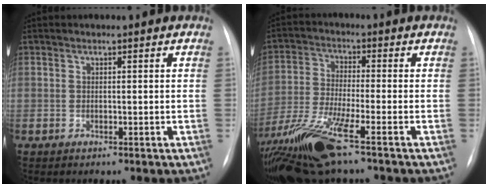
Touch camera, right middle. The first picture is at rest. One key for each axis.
{"total": 12.8, "fx": -8.3, "fy": 1.4, "fz": 9.7, "tx": -0.203, "ty": -0.030, "tz": -0.154}